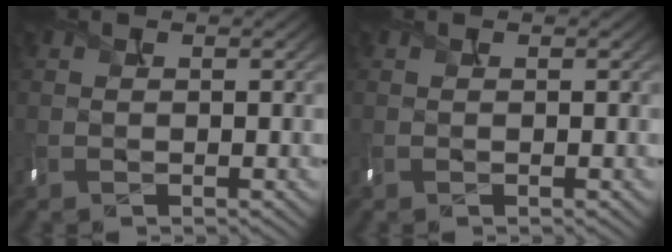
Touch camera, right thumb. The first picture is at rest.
{"total": 0.0}